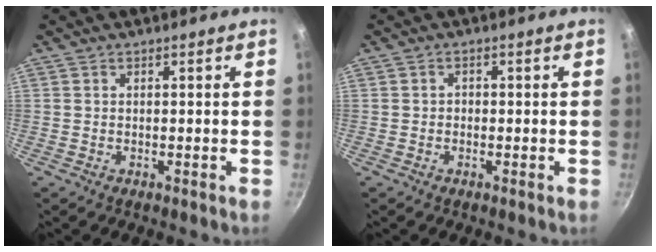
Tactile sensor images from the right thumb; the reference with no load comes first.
{"total": 1.0, "force": [-0.4, 0.8, 0.3], "torque": [-0.003, 0.002, -0.009]}